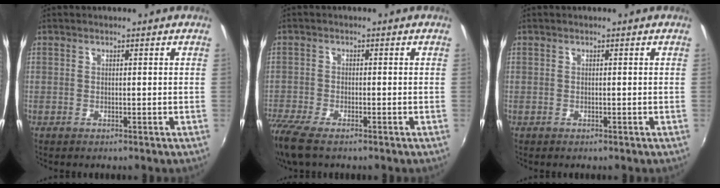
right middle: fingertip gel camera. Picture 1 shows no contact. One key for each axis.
{"total": 8.7, "fx": -6.4, "fy": 2.3, "fz": 5.3, "tx": -0.136, "ty": -0.039, "tz": -0.127}
{"total": 0.0}